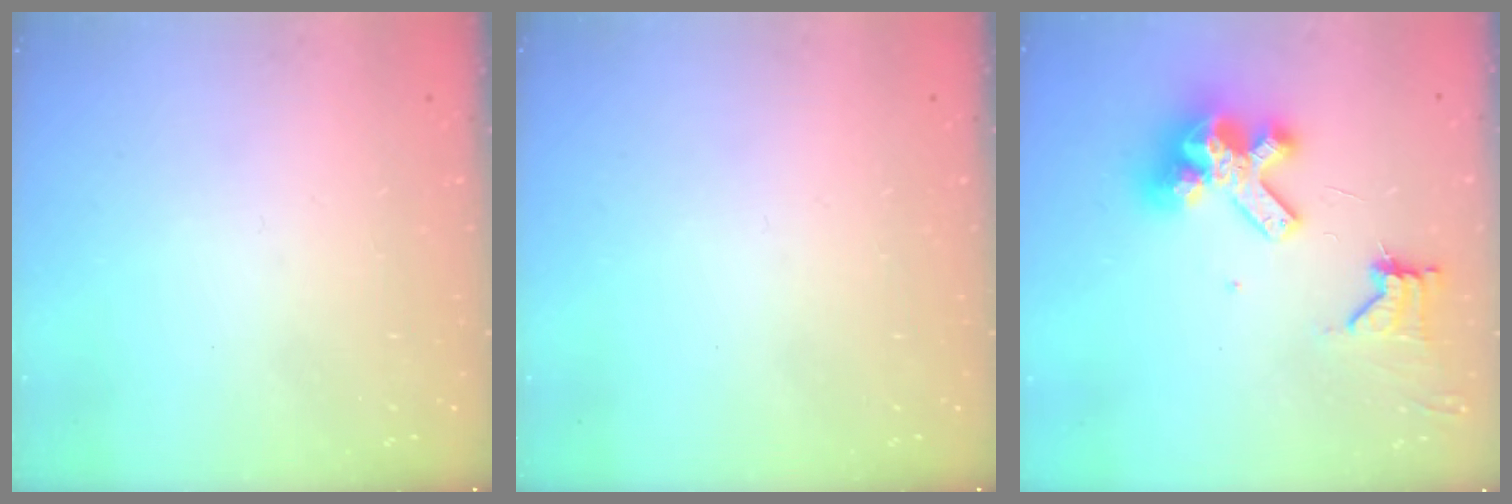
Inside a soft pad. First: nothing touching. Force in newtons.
{"total": 0.0}
{"total": 14.5, "press": 14.4, "slide": 1.7}